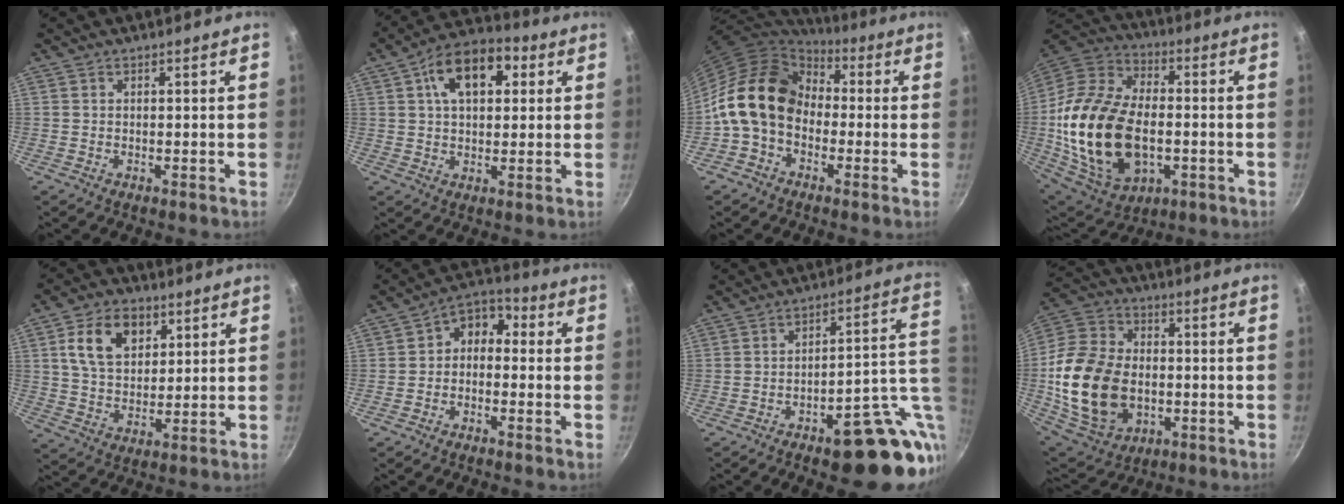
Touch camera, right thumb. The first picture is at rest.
{"total": 13.2, "force": [4.2, 8.1, 9.6], "torque": [-0.119, 0.012, 0.052]}
{"total": 15.4, "force": [-1.2, 11.9, 9.7], "torque": [-0.143, 0.042, -0.042]}
{"total": 27.3, "force": [-3.5, 17.0, 21.0], "torque": [-0.400, 0.023, -0.052]}
{"total": 11.6, "force": [4.4, 7.7, 7.4], "torque": [-0.106, -0.009, 0.077]}
{"total": 6.2, "force": [-0.7, 4.7, 3.9], "torque": [-0.037, 0.033, -0.031]}
{"total": 20.8, "force": [-6.6, 8.3, 17.9], "torque": [-0.164, 0.024, -0.079]}
{"total": 22.3, "force": [-2.8, 15.7, 15.5], "torque": [-0.290, 0.019, -0.040]}